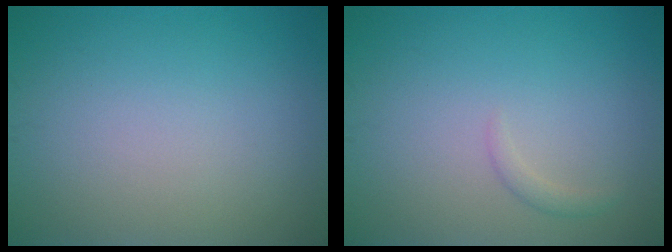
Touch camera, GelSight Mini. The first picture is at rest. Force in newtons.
{"total": 0.8, "press": 0.8, "slide": 0.0}